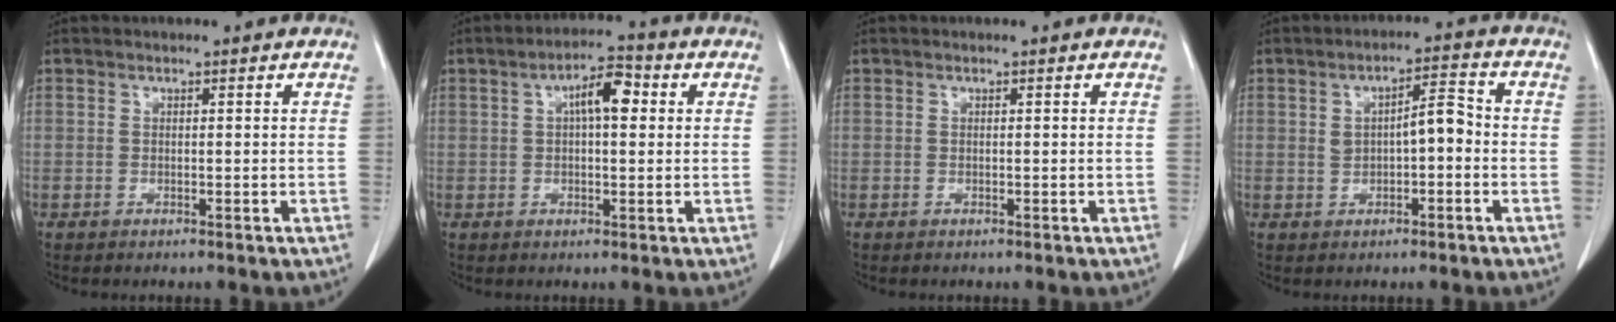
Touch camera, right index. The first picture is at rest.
{"total": 5.9, "force": [1.4, 1.9, 5.4], "torque": [-0.092, 0.018, 0.021]}
{"total": 0.0}
{"total": 5.1, "force": [-0.1, 1.7, 4.8], "torque": [-0.080, 0.023, 0.002]}